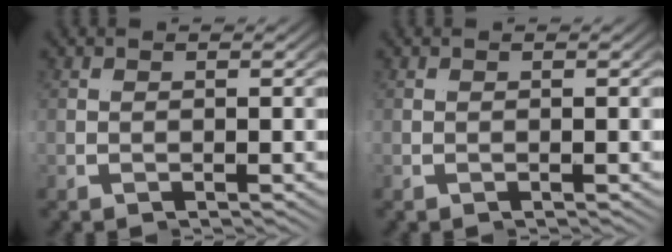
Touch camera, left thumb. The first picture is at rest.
{"total": 0.0}